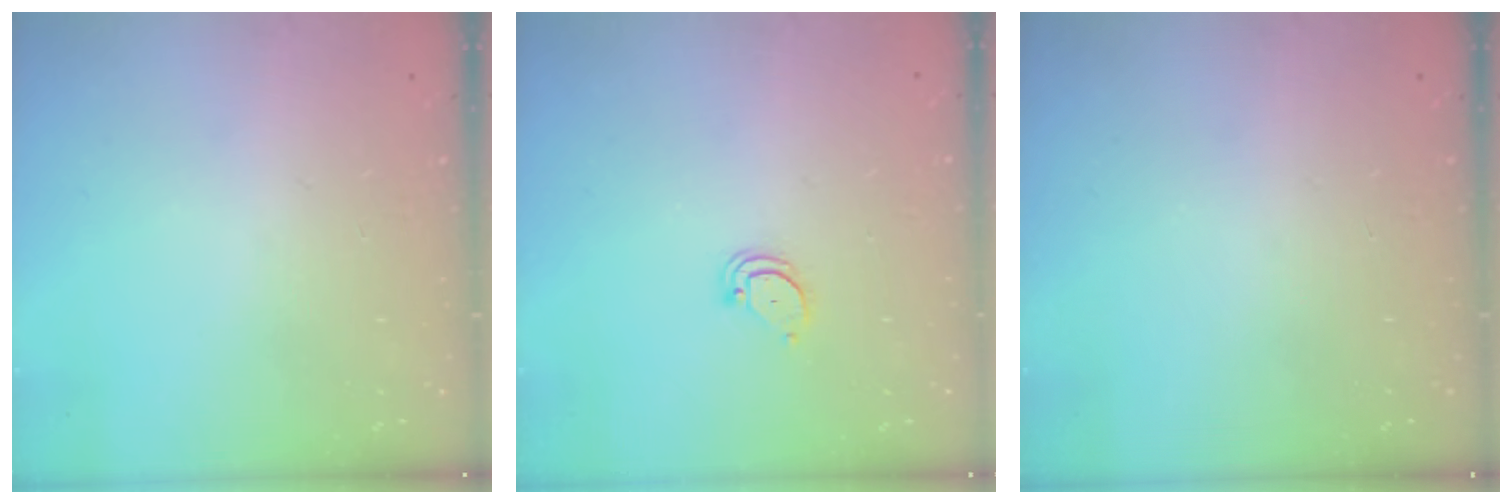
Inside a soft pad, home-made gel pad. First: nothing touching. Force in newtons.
{"total": 2.7, "press": 2.7, "slide": 0.2}
{"total": 0.0}